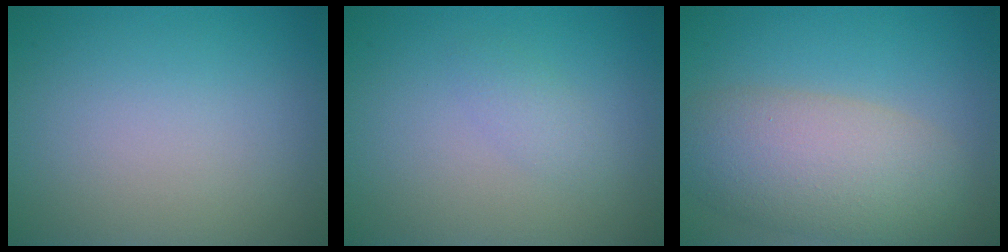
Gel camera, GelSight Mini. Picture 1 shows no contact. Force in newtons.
{"total": 1.3, "press": 1.3, "slide": 0.0}
{"total": 7.3, "press": 7.3, "slide": 0.5}